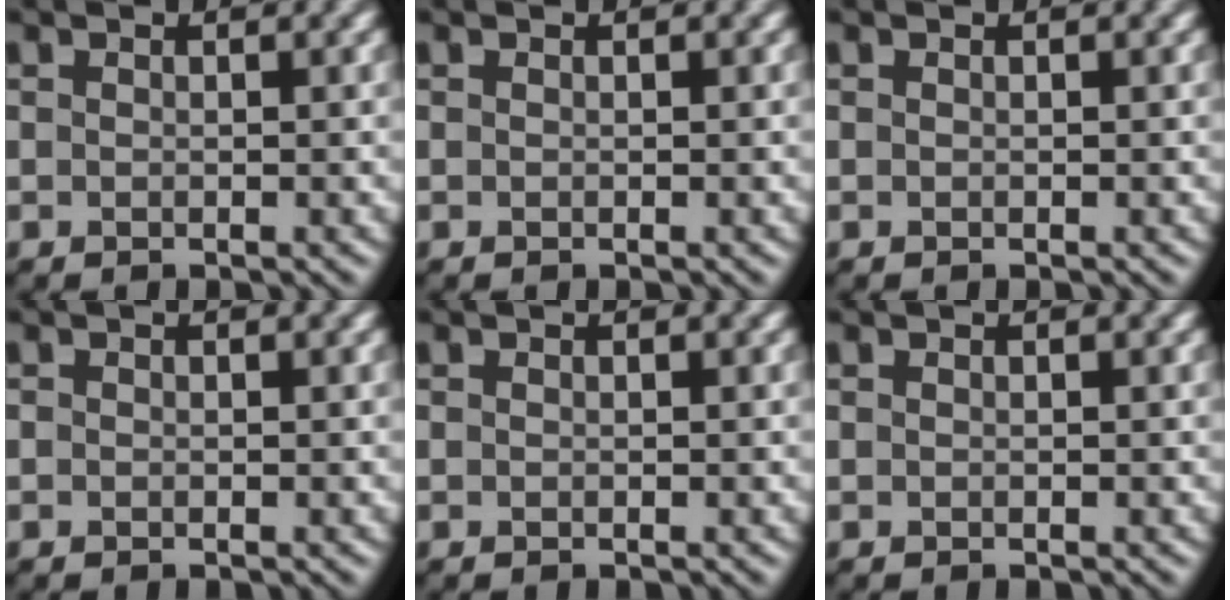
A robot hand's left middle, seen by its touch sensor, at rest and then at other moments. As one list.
[{"total": 0.0}, {"total": 0.0}, {"total": 0.0}, {"total": 0.0}, {"total": 0.0}]